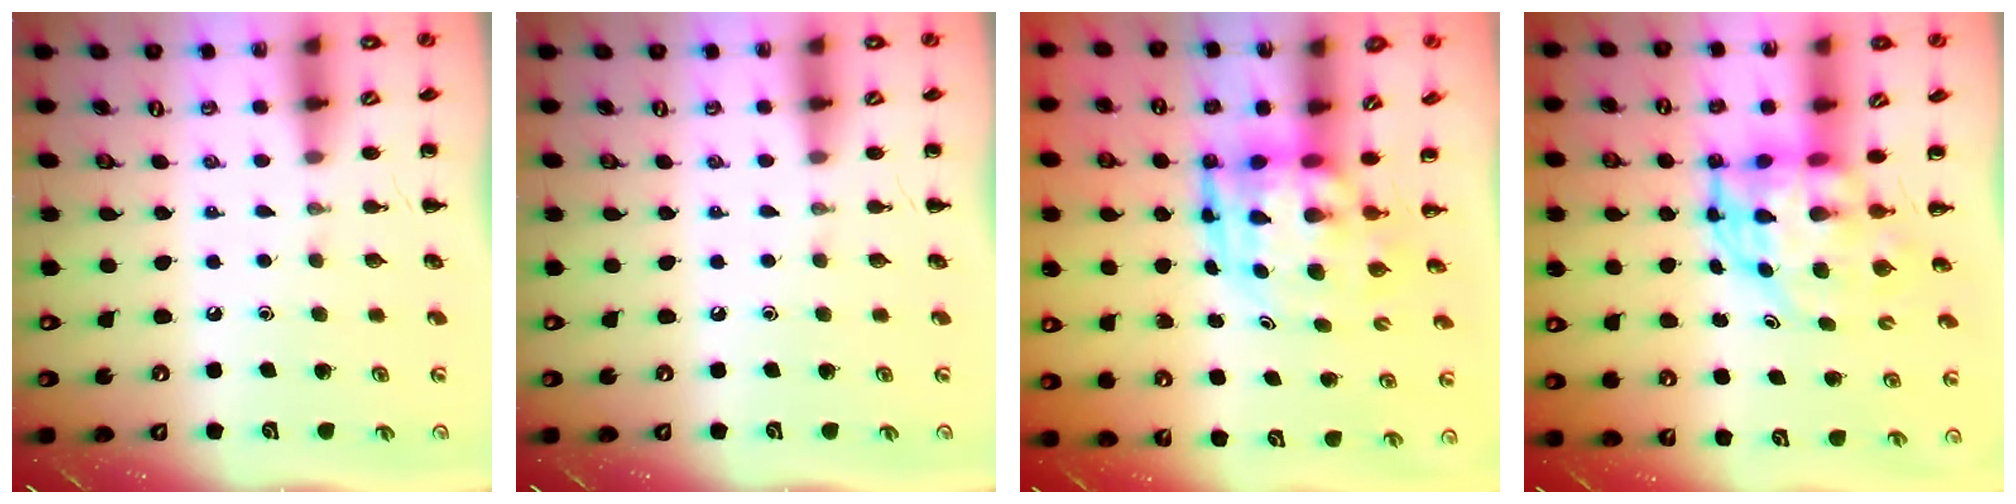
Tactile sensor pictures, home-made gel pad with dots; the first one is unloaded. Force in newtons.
{"total": 0.0}
{"total": 5.8, "press": 5.5, "slide": 1.9}
{"total": 5.6, "press": 5.4, "slide": 1.5}